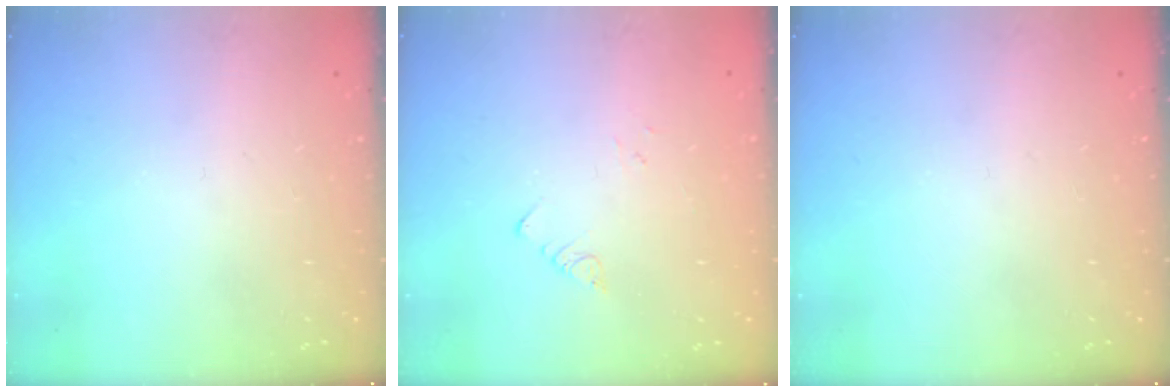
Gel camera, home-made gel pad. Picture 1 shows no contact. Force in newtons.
{"total": 1.5, "press": 1.4, "slide": 0.1}
{"total": 0.0}